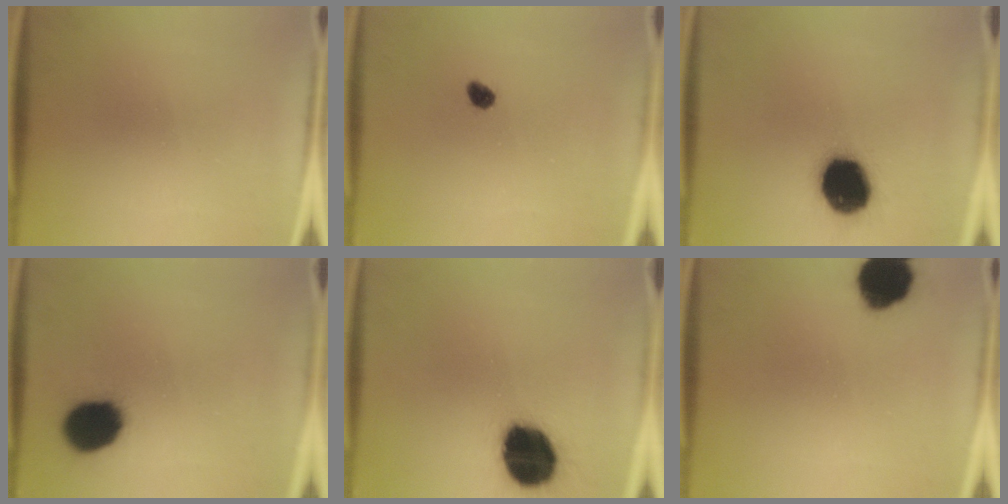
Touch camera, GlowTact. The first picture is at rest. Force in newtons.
{"total": 2.0}
{"total": 18.4}
{"total": 13.7}
{"total": 19.5}
{"total": 11.4}